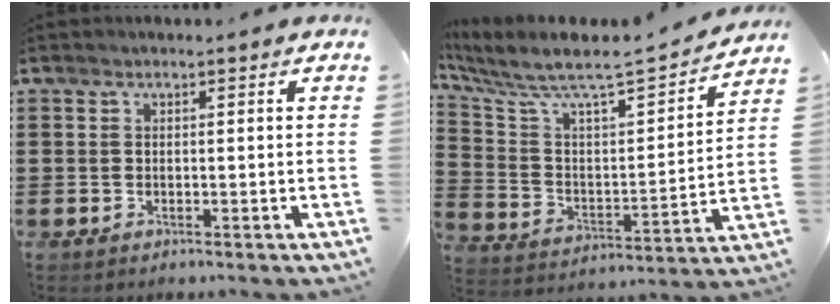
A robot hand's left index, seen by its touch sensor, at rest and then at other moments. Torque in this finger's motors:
{"motor_torque": [1.15, -0.99, 0.69, 0.19]}